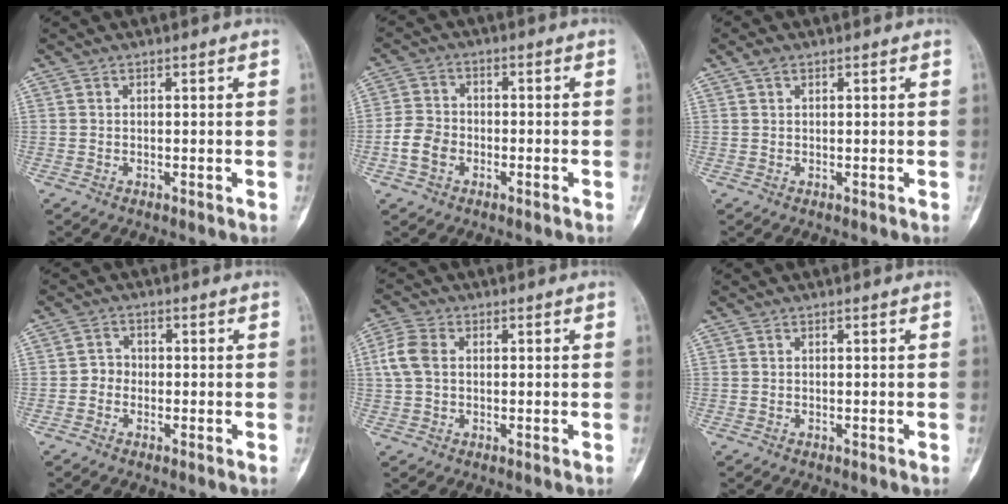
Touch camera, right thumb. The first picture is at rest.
{"total": 5.7, "force": [-2.2, 4.1, 3.2], "torque": [-0.056, 0.019, -0.046]}
{"total": 1.5, "force": [0.9, 0.8, 0.9], "torque": [-0.017, 0.006, 0.015]}
{"total": 2.4, "force": [-0.7, 2.2, 0.8], "torque": [0.001, 0.010, -0.022]}
{"total": 5.6, "force": [0.6, 4.0, 3.9], "torque": [-0.095, 0.014, 0.009]}
{"total": 0.0}